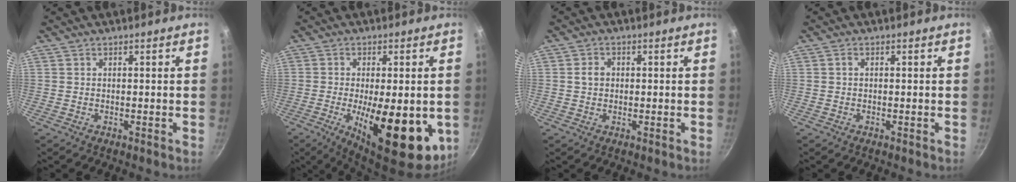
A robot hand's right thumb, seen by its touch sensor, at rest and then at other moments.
{"total": 19.6, "force": [-4.9, 7.7, 17.4], "torque": [-0.221, -0.026, -0.048]}
{"total": 2.5, "force": [0.1, 2.1, 1.3], "torque": [-0.016, 0.007, 0.000]}
{"total": 0.6, "force": [0.1, 0.4, 0.5], "torque": [-0.008, 0.002, 0.000]}